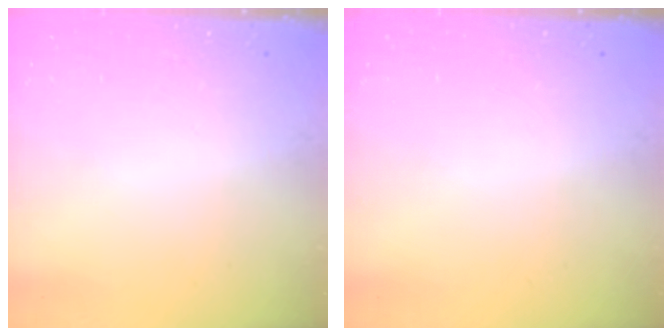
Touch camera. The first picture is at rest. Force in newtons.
{"total": 0.0}